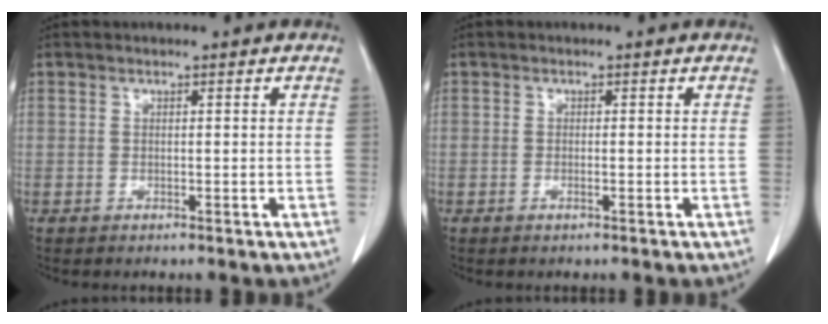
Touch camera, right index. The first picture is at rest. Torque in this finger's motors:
{"motor_torque": [-0.15, 0.12, -0.06, -0.01]}